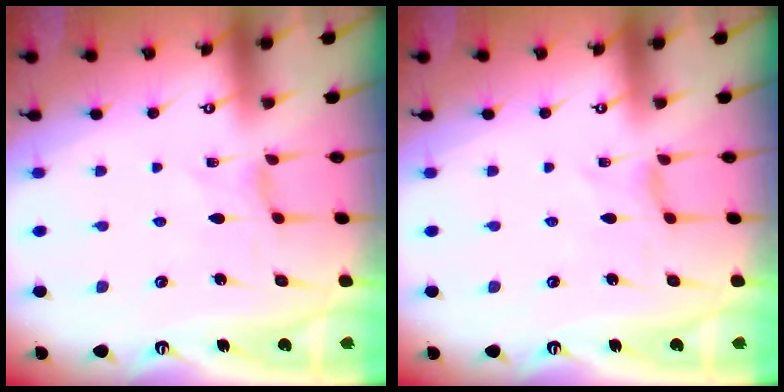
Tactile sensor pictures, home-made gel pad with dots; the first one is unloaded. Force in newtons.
{"total": 0.0}